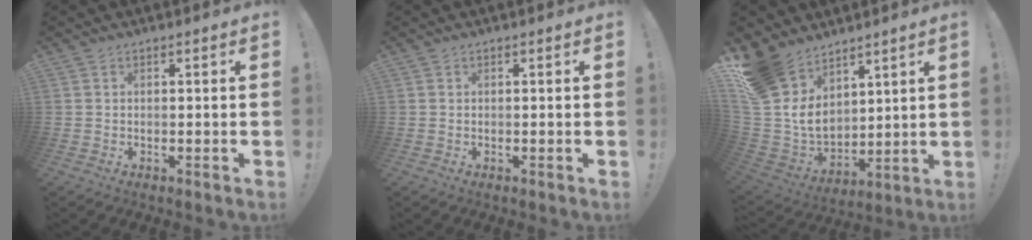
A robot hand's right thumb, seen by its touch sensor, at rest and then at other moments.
{"total": 0.0}
{"total": 15.4, "force": [8.8, 10.6, 7.0], "torque": [-0.155, -0.069, 0.171]}